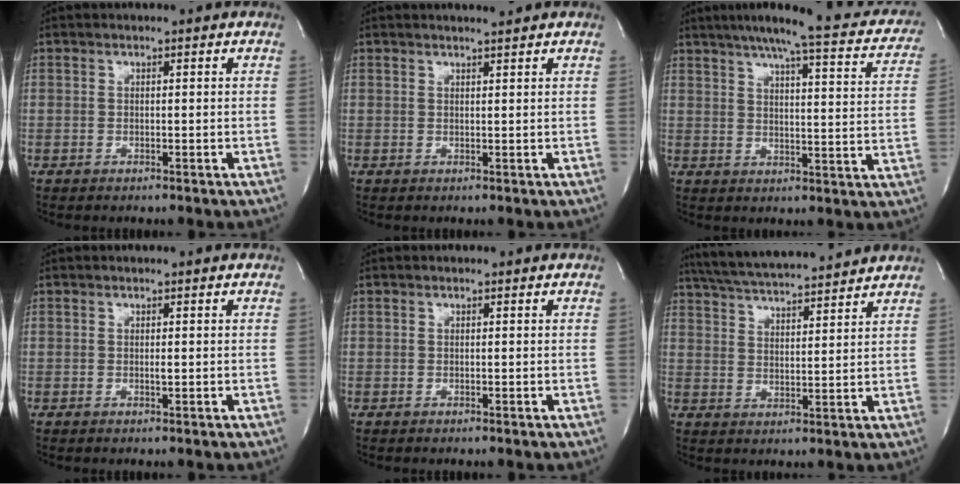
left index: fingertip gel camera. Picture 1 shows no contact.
{"total": 1.8, "force": [1.6, -0.4, 0.6], "torque": [-0.010, -0.004, 0.025]}
{"total": 22.0, "force": [18.6, 3.0, 11.4], "torque": [-0.158, -0.015, 0.216]}
{"total": 0.5, "force": [-0.1, 0.0, 0.5], "torque": [-0.014, -0.004, -0.001]}
{"total": 0.0}
{"total": 15.5, "force": [14.1, 1.0, 6.3], "torque": [-0.121, 0.024, 0.218]}